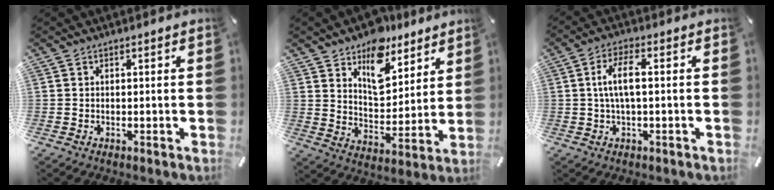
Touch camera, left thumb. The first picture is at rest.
{"total": 12.2, "force": [8.7, 7.5, 4.0], "torque": [-0.057, -0.067, 0.161]}
{"total": 7.1, "force": [0.3, 2.6, 6.6], "torque": [-0.137, 0.006, 0.001]}